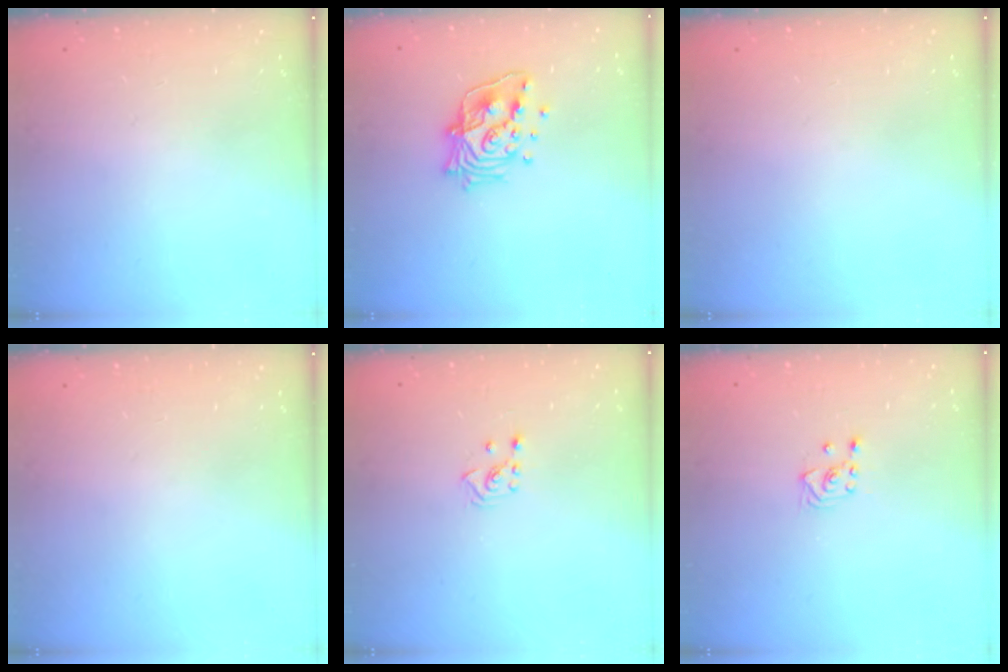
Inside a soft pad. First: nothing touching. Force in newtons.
{"total": 15.9, "press": 15.9, "slide": 1.3}
{"total": 0.0}
{"total": 0.0}
{"total": 2.3, "press": 2.2, "slide": 0.8}
{"total": 3.0, "press": 2.6, "slide": 1.5}